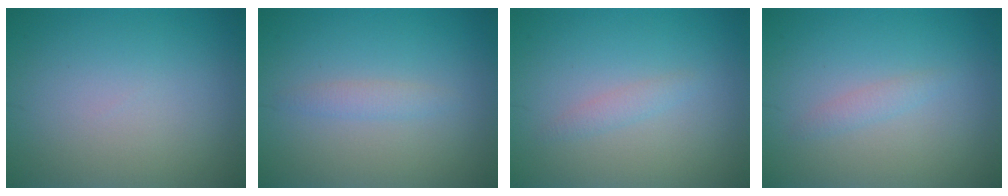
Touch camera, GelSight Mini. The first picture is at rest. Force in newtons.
{"total": 1.2, "press": 1.2, "slide": 0.0}
{"total": 1.0, "press": 1.0, "slide": 0.1}
{"total": 1.0, "press": 1.0, "slide": 0.0}